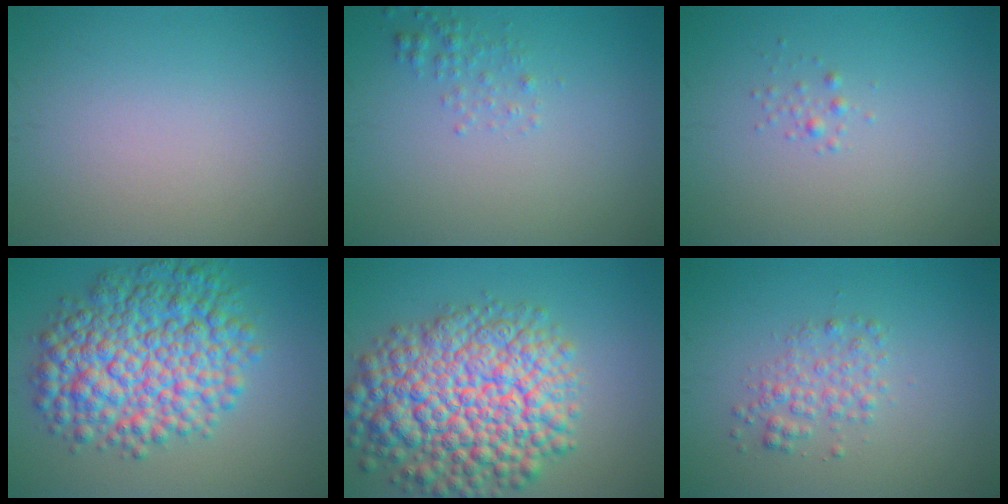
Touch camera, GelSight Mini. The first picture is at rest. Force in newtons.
{"total": 1.3, "press": 1.3, "slide": 0.1}
{"total": 0.7, "press": 0.7, "slide": 0.0}
{"total": 10.2, "press": 10.2, "slide": 0.1}
{"total": 12.4, "press": 12.4, "slide": 0.5}
{"total": 2.2, "press": 2.2, "slide": 0.0}